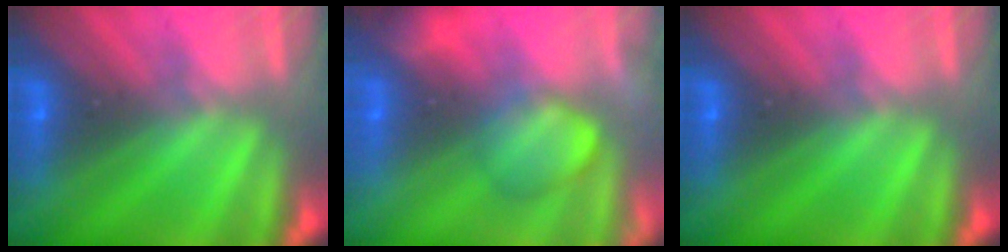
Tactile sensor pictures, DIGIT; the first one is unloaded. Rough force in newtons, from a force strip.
{"total": 2.4}
{"total": 0.0}